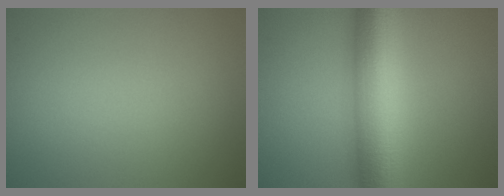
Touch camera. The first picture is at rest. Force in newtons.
{"total": 11.0, "press": 11.0, "slide": 0.0}